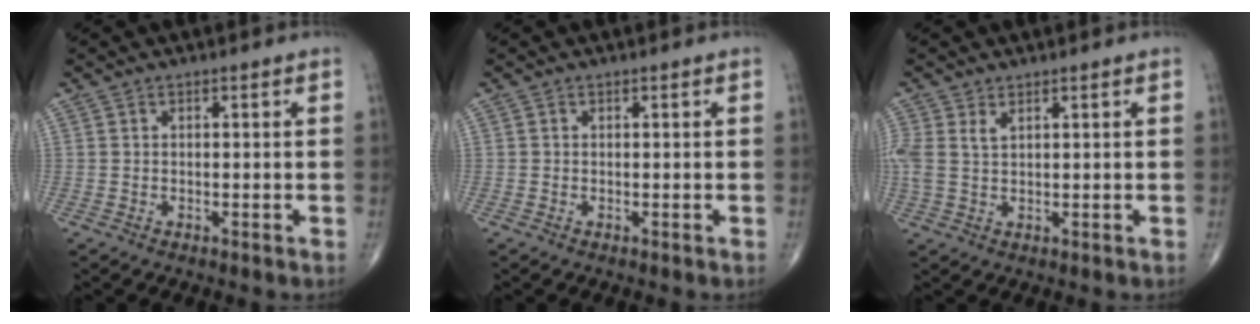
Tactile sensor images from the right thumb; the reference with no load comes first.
{"total": 0.0}
{"total": 3.7, "force": [1.6, 1.8, 2.8], "torque": [-0.079, 0.010, 0.040]}